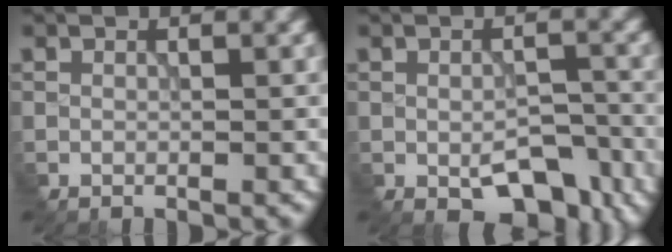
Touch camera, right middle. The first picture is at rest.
{"total": 4.5, "force": [-2.1, 2.4, 3.1], "torque": [-0.045, -0.007, -0.029]}